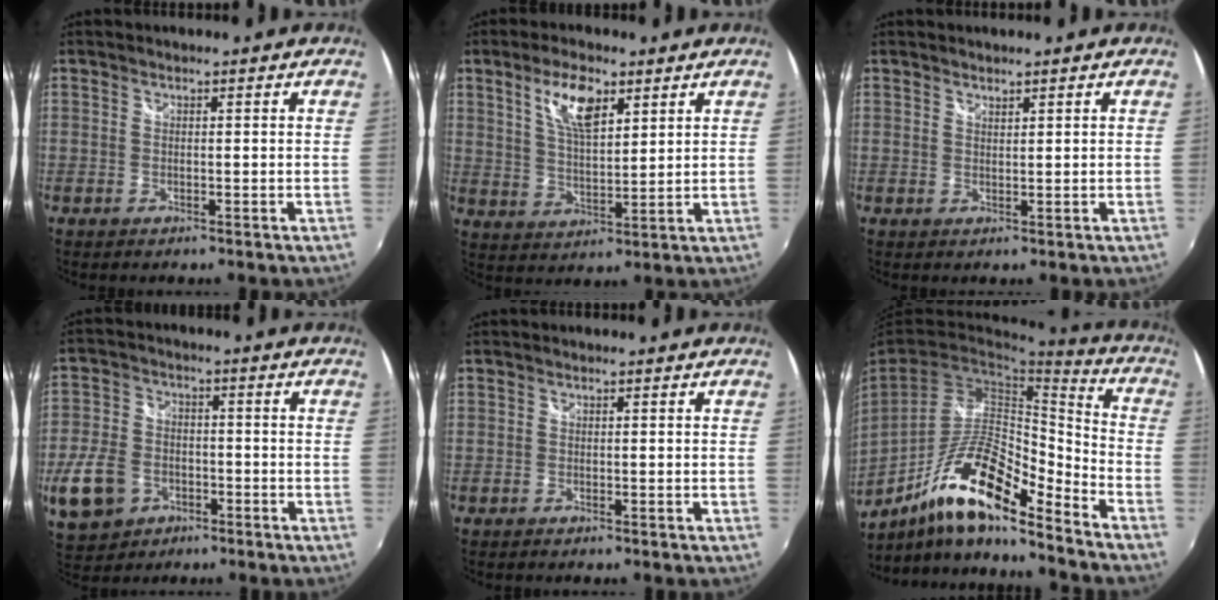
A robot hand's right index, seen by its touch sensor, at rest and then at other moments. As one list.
[{"total": 8.6, "force": [4.4, 3.4, 6.6], "torque": [-0.123, 0.008, 0.084]}, {"total": 1.0, "force": [1.0, 0.2, 0.2], "torque": [-0.002, 0.000, 0.017]}, {"total": 12.1, "force": [-4.7, 9.1, 6.4], "torque": [-0.169, 0.003, -0.079]}, {"total": 0.6, "force": [-0.3, 0.5, -0.1], "torque": [0.000, -0.001, -0.007]}, {"total": 17.1, "force": [-11.0, 3.9, 12.5], "torque": [-0.235, -0.006, -0.209]}]